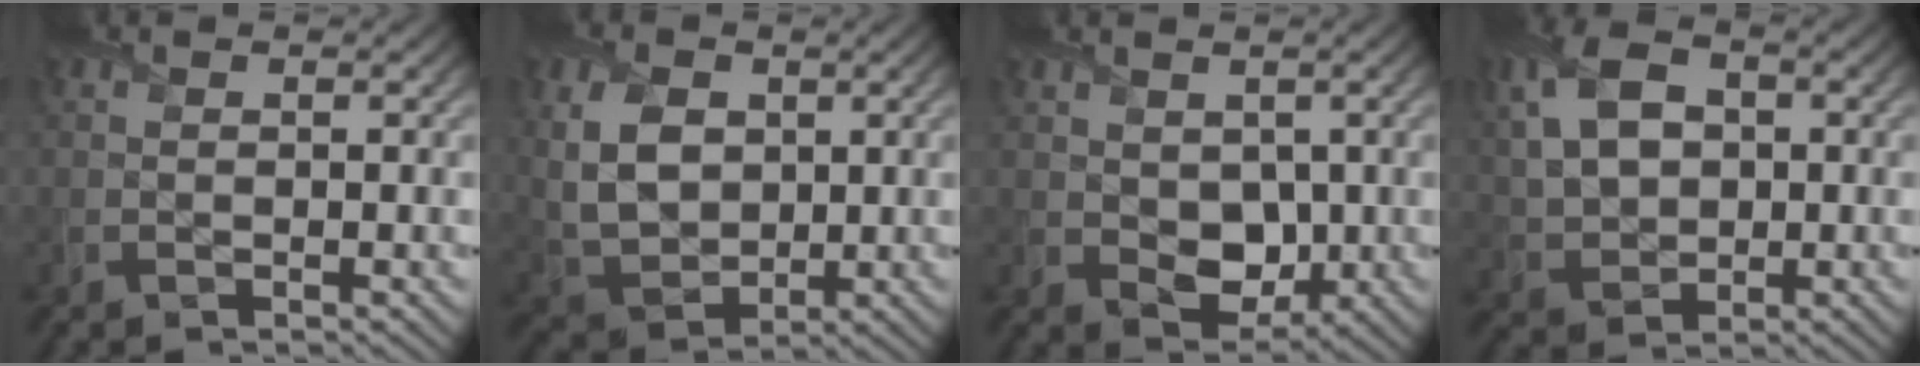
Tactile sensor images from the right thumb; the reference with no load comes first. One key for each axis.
{"total": 9.0, "fx": 2.0, "fy": 6.5, "fz": 5.8, "tx": -0.169, "ty": 0.003, "tz": 0.043}
{"total": 4.8, "fx": 0.5, "fy": 3.6, "fz": 3.2, "tx": -0.075, "ty": -0.016, "tz": 0.016}
{"total": 9.1, "fx": 1.8, "fy": 6.2, "fz": 6.4, "tx": -0.162, "ty": 0.012, "tz": 0.027}